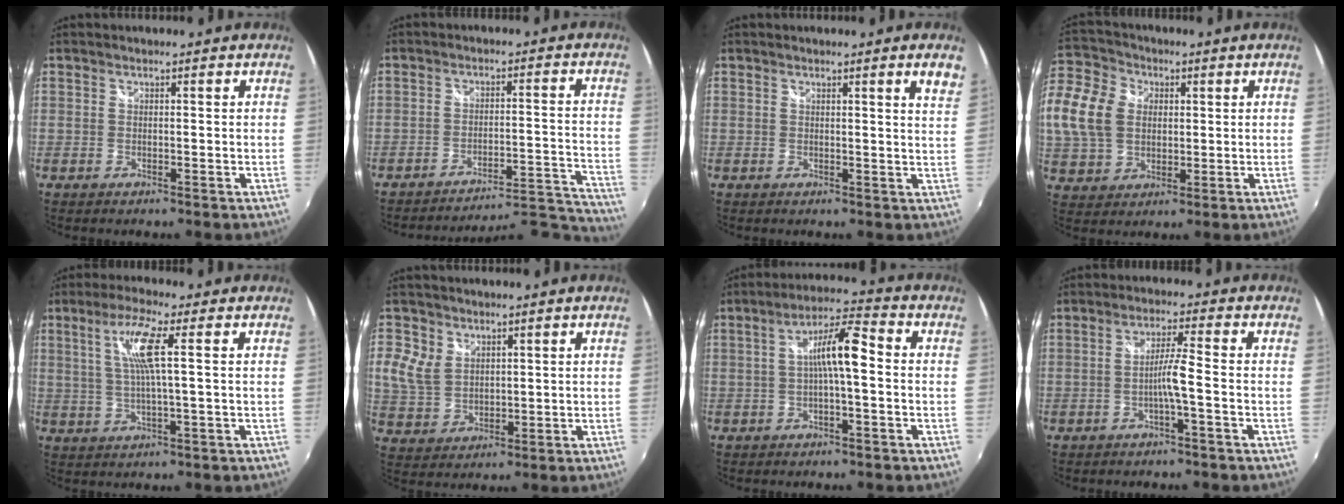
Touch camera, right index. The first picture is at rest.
{"total": 17.0, "force": [-17.0, -0.9, 1.2], "torque": [-0.010, 0.034, -0.232]}
{"total": 3.7, "force": [2.3, -0.8, 2.7], "torque": [-0.032, -0.003, 0.025]}
{"total": 24.4, "force": [4.8, 19.7, 13.6], "torque": [-0.374, 0.061, 0.095]}
{"total": 7.3, "force": [2.0, -0.1, 7.1], "torque": [-0.136, 0.001, 0.041]}
{"total": 7.9, "force": [2.9, 6.0, 4.2], "torque": [-0.097, 0.011, 0.062]}
{"total": 7.7, "force": [-0.3, 1.2, 7.6], "torque": [-0.139, 0.019, -0.004]}
{"total": 4.1, "force": [-1.5, -0.8, 3.7], "torque": [-0.071, 0.002, -0.027]}